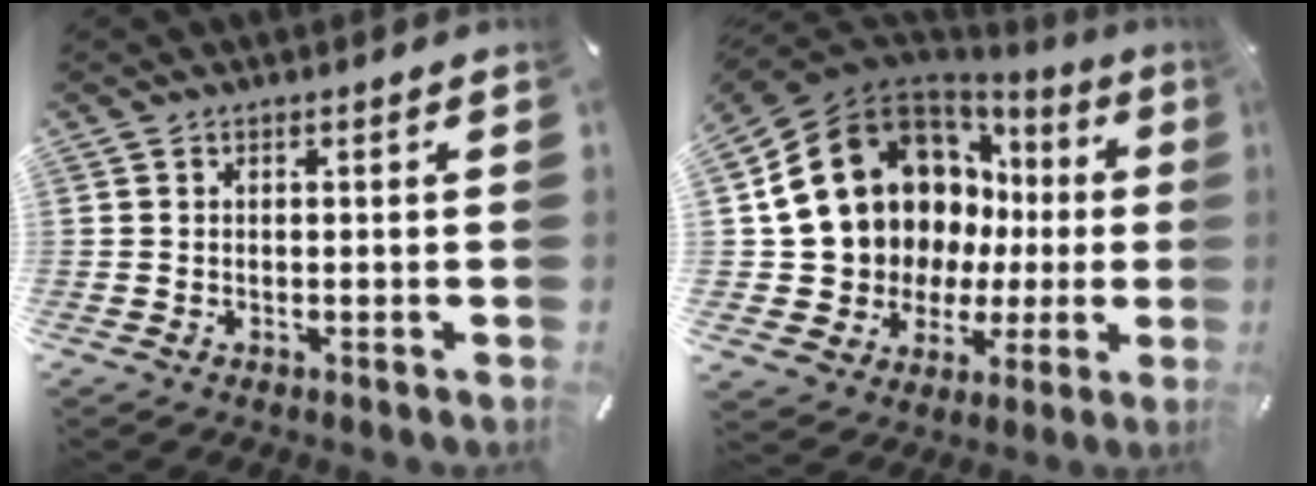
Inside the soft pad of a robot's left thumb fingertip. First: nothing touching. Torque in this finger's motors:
{"motor_torque": [2.53, 2.47, 2.77, 0.00, 0.76]}